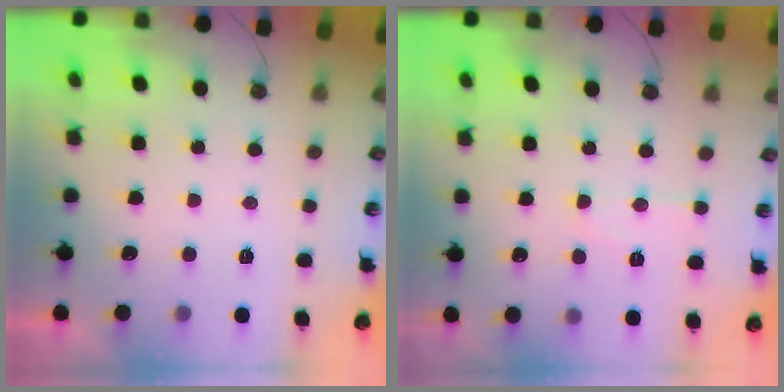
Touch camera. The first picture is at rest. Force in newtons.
{"total": 6.7, "press": 6.7, "slide": 0.4}